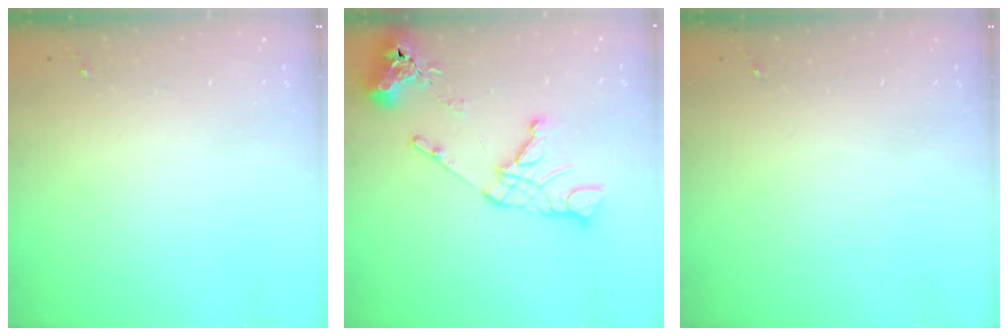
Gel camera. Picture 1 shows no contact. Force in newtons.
{"total": 14.1, "press": 14.0, "slide": 1.6}
{"total": 0.0}